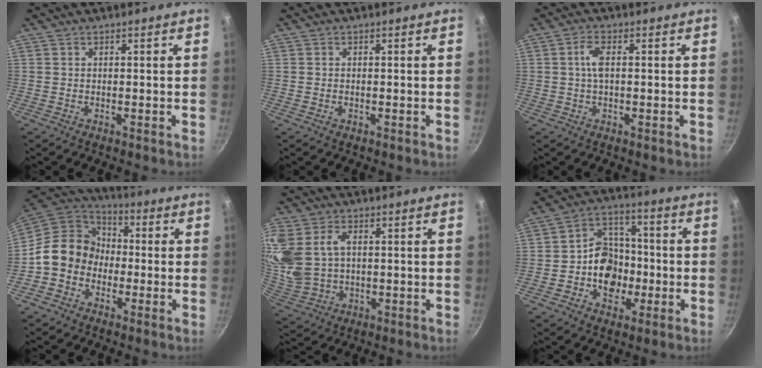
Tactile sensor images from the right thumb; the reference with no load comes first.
{"total": 0.0}
{"total": 3.5, "force": [0.2, 1.4, 3.2], "torque": [-0.069, 0.007, 0.001]}
{"total": 12.1, "force": [-2.1, 10.5, 5.7], "torque": [-0.058, 0.041, -0.059]}
{"total": 16.1, "force": [3.6, 11.7, 10.5], "torque": [-0.250, 0.012, 0.085]}
{"total": 11.4, "force": [-2.3, 9.3, 6.2], "torque": [-0.057, 0.029, -0.050]}